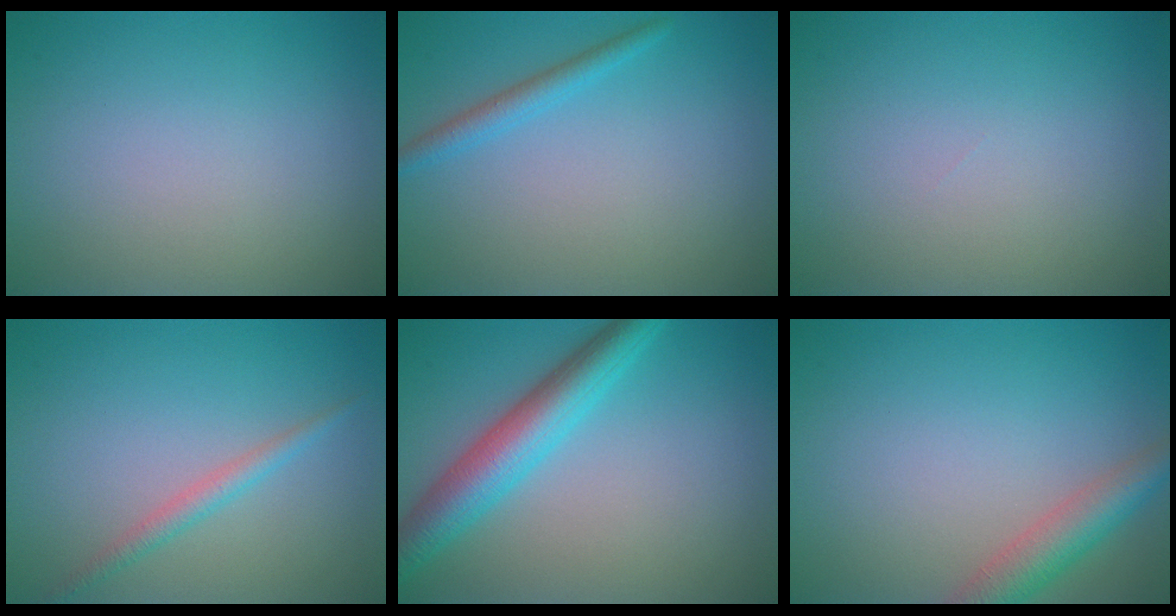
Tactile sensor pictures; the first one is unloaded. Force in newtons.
{"total": 1.8, "press": 1.8, "slide": 0.1}
{"total": 0.0}
{"total": 1.6, "press": 1.6, "slide": 0.0}
{"total": 5.6, "press": 5.6, "slide": 0.2}
{"total": 3.8, "press": 3.8, "slide": 0.2}